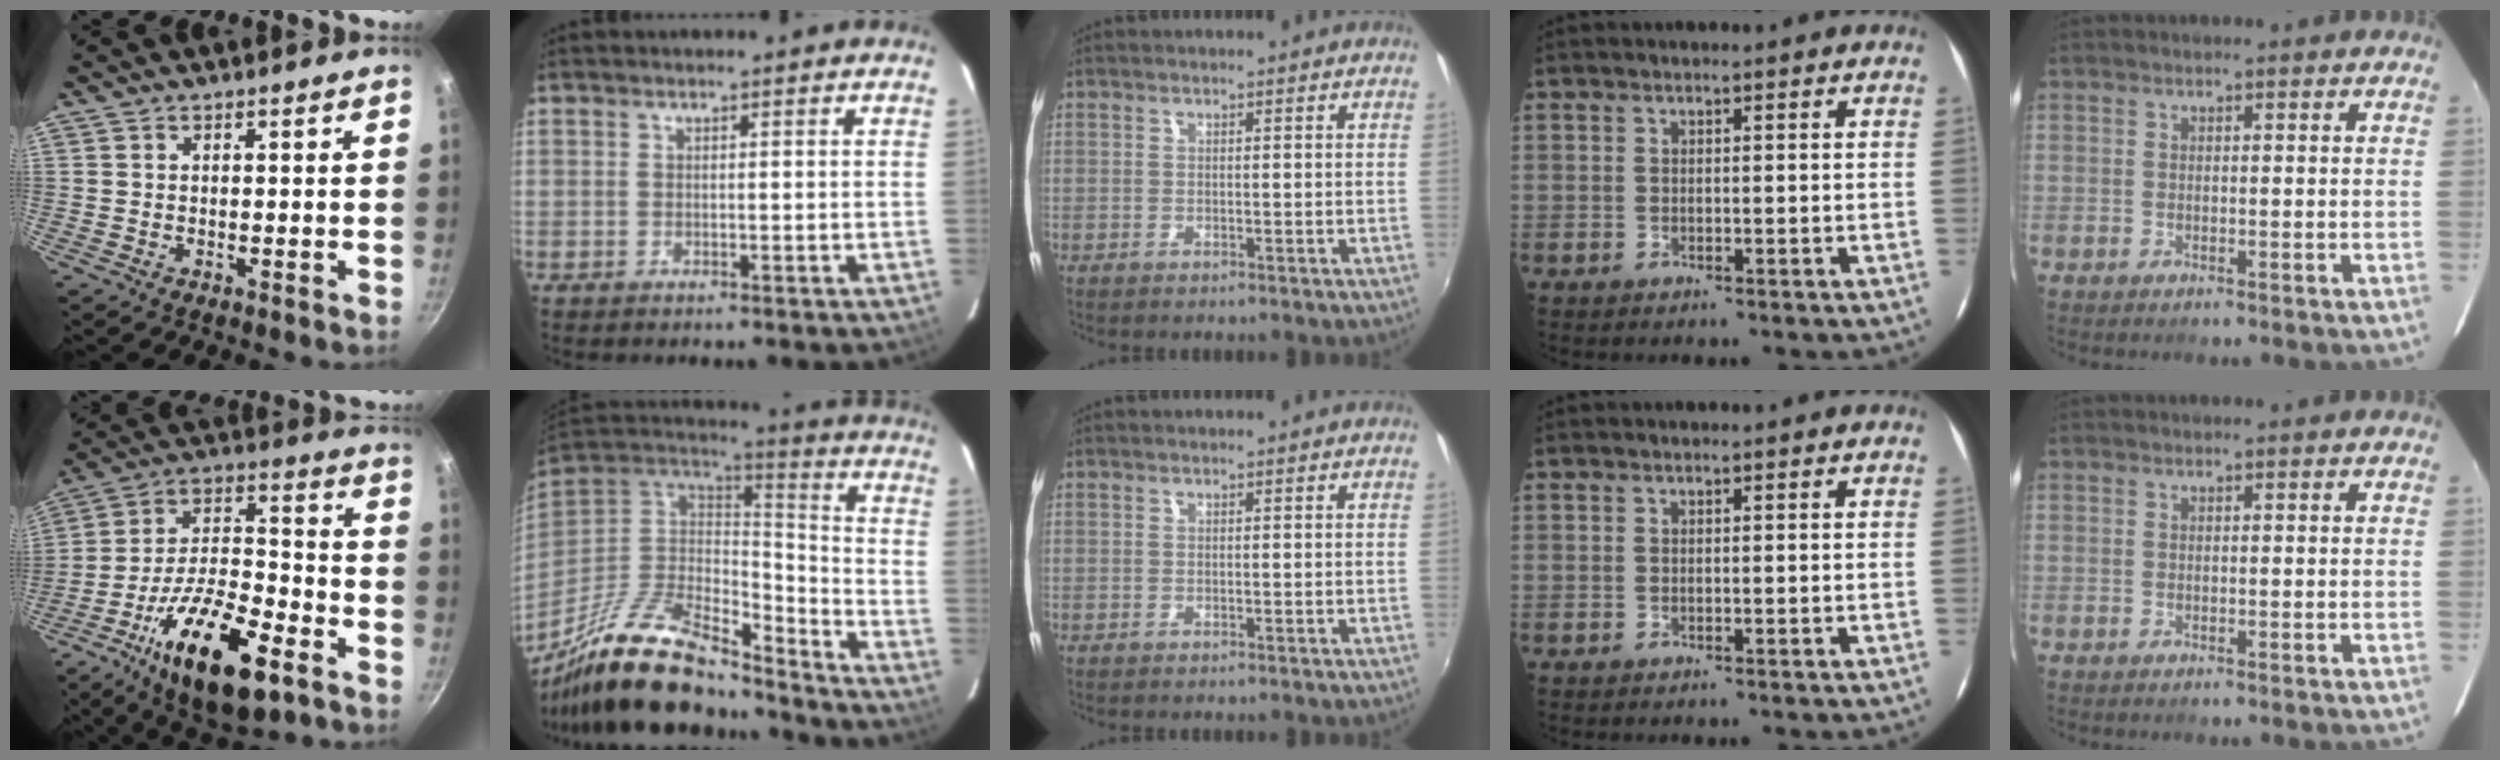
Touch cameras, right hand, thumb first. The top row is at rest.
{"thumb": {"total": 23.3, "force": [-11.9, 9.0, 17.9], "torque": [-0.283, 0.047, -0.204]}, "index": {"total": 26.9, "force": [-20.2, 9.8, 14.8], "torque": [-0.292, -0.009, -0.332]}}